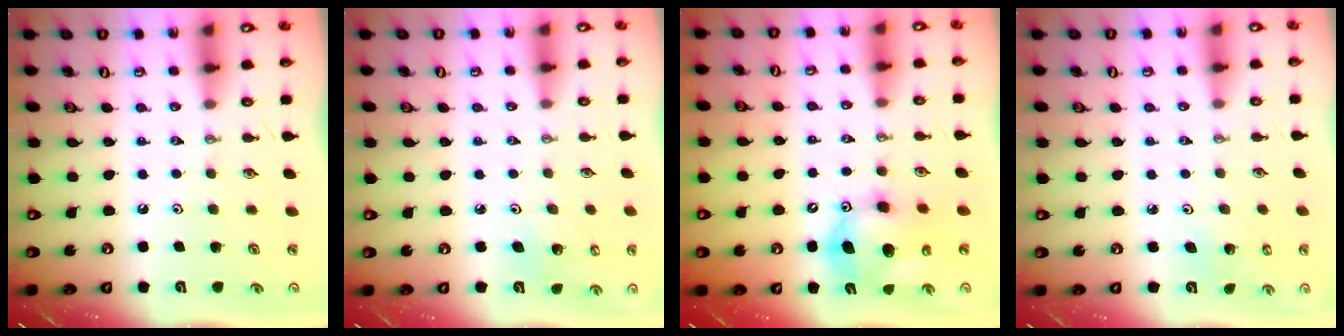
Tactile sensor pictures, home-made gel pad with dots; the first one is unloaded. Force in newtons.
{"total": 3.5, "press": 3.1, "slide": 1.8}
{"total": 12.0, "press": 11.8, "slide": 2.6}
{"total": 2.8, "press": 2.8, "slide": 0.2}